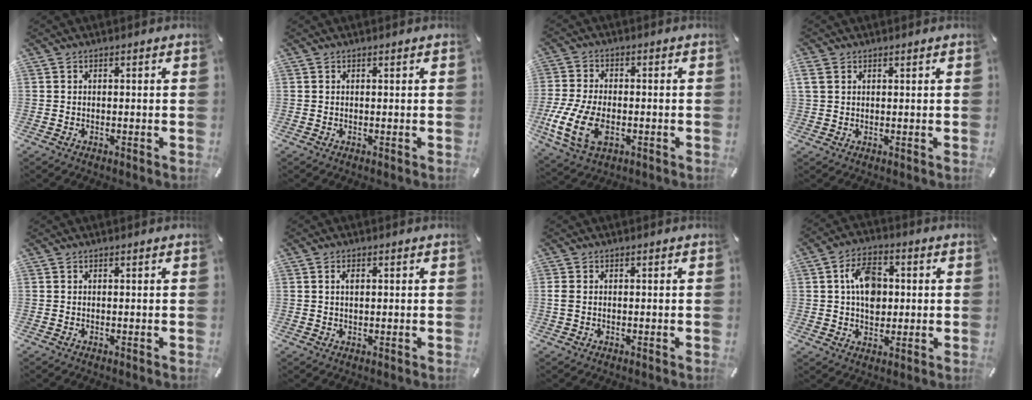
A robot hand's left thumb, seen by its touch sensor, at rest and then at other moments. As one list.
[{"total": 0.0}, {"total": 11.6, "force": [-3.4, 7.2, 8.5], "torque": [-0.190, -0.002, -0.059]}, {"total": 2.1, "force": [1.0, 1.4, 1.0], "torque": [-0.023, 0.001, 0.019]}, {"total": 0.0}, {"total": 1.8, "force": [0.5, 0.9, 1.4], "torque": [-0.030, 0.003, 0.008]}, {"total": 1.2, "force": [-0.1, 0.7, 1.0], "torque": [-0.027, -0.001, -0.005]}, {"total": 9.7, "force": [1.2, 7.0, 6.7], "torque": [-0.111, 0.003, 0.018]}]